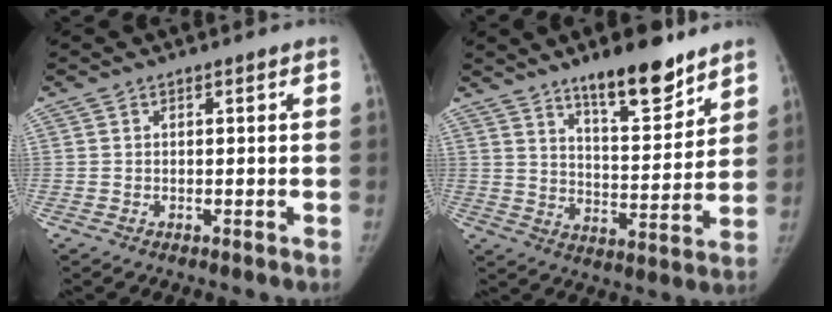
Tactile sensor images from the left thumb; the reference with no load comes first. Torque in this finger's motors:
{"motor_torque": [0.63, -0.40, 1.06, -0.99, 0.06]}